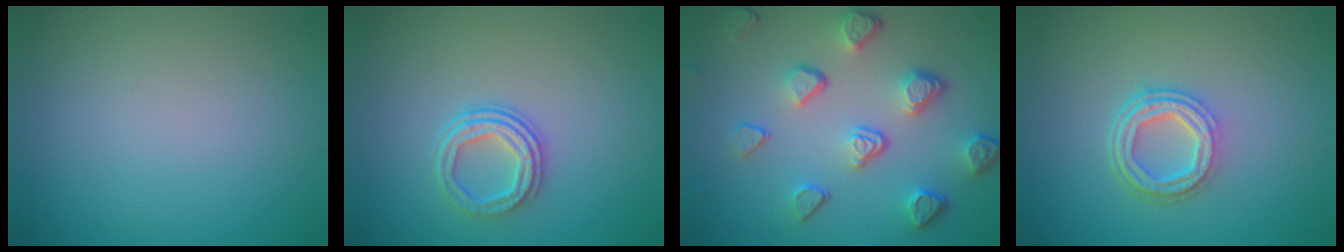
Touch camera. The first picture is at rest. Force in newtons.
{"total": 3.0, "press": 2.4, "slide": 1.7}
{"total": 5.1, "press": 3.7, "slide": 3.5}
{"total": 4.1, "press": 3.0, "slide": 2.7}